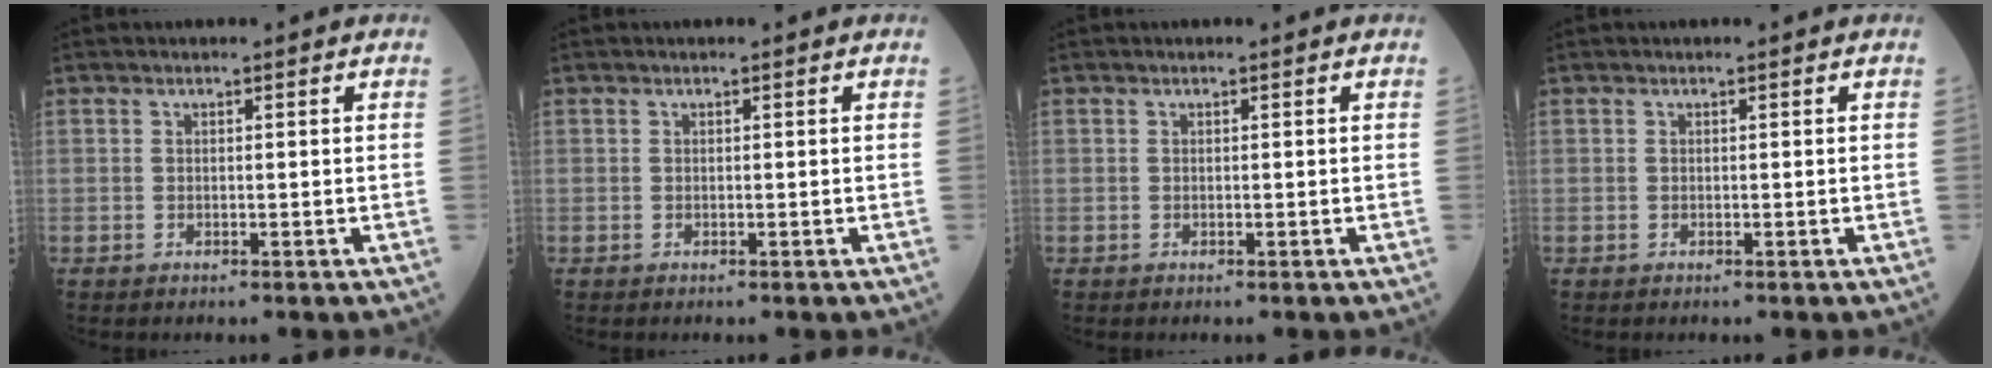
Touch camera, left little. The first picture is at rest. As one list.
[{"total": 0.0}, {"total": 0.0}, {"total": 0.0}]